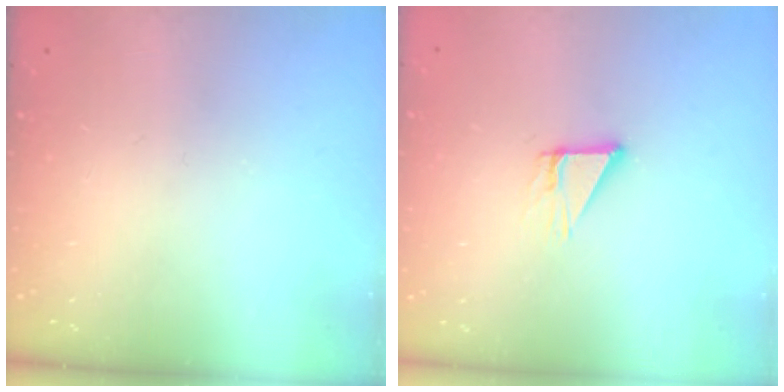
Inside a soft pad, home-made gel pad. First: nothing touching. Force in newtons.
{"total": 3.8, "press": 3.8, "slide": 0.4}